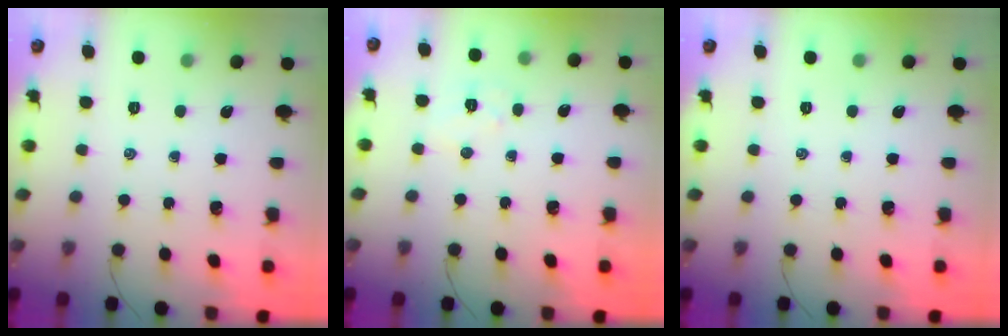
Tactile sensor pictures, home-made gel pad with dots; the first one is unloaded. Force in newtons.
{"total": 5.7, "press": 5.6, "slide": 0.9}
{"total": 0.0}